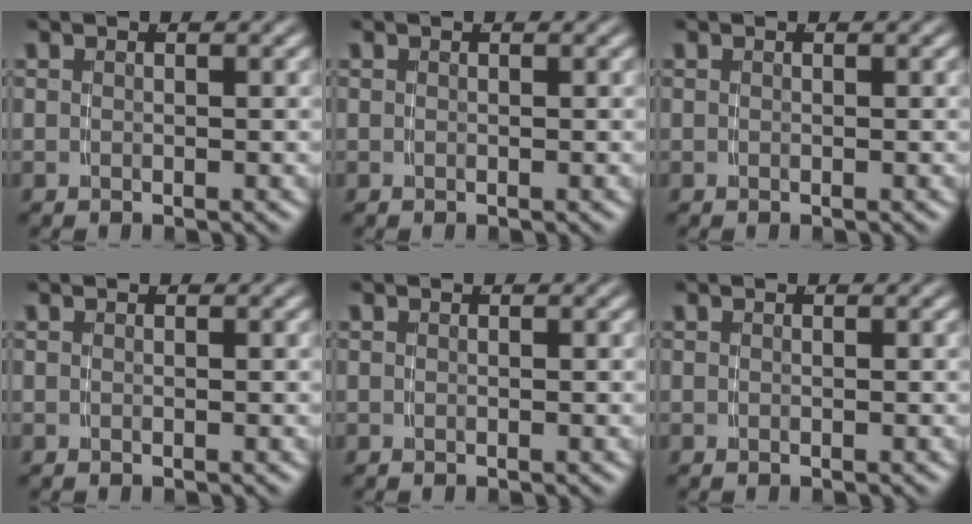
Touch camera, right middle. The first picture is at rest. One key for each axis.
{"total": 0.0}
{"total": 0.0}
{"total": 0.0}
{"total": 0.0}
{"total": 0.0}